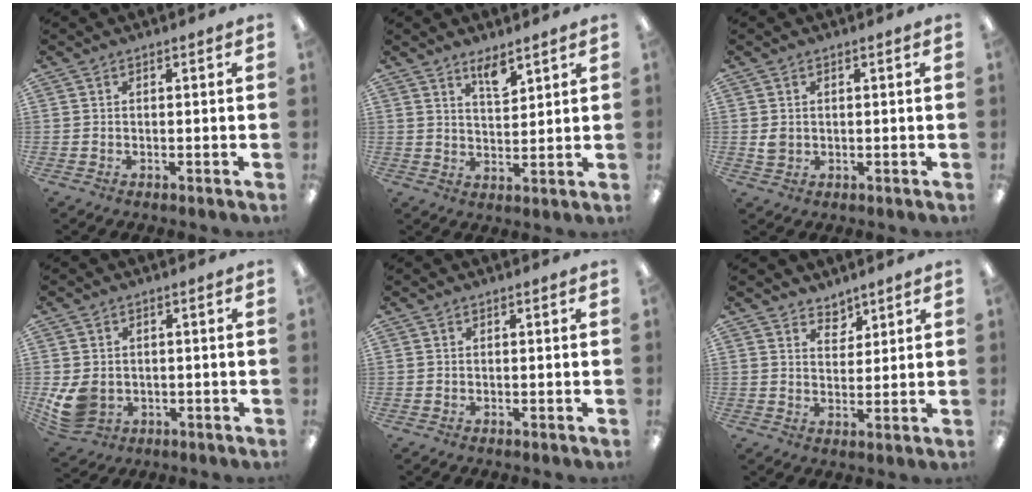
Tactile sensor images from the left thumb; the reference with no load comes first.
{"total": 5.3, "force": [4.1, 1.6, 2.8], "torque": [-0.042, -0.024, 0.069]}
{"total": 2.2, "force": [0.5, 1.8, 1.2], "torque": [-0.018, 0.002, 0.006]}
{"total": 7.5, "force": [-0.8, 5.9, 4.6], "torque": [-0.104, 0.004, -0.011]}
{"total": 0.0}
{"total": 4.2, "force": [3.7, 2.0, 0.3], "torque": [0.000, -0.023, 0.067]}